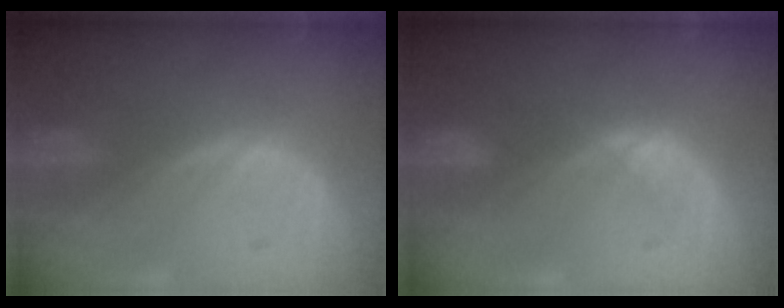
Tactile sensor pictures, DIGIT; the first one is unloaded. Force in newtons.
{"total": 2.4, "press": 2.3, "slide": 0.5}